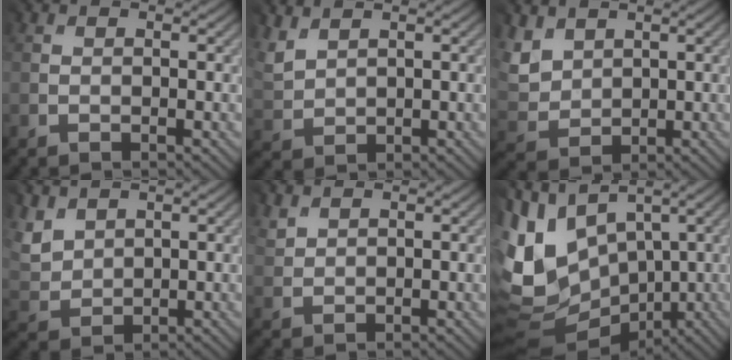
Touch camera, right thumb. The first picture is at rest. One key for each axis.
{"total": 3.6, "fx": 3.2, "fy": 1.6, "fz": 0.7, "tx": -0.048, "ty": 0.005, "tz": 0.070}
{"total": 4.5, "fx": 3.1, "fy": 3.1, "fz": 1.1, "tx": -0.075, "ty": 0.003, "tz": 0.065}
{"total": 4.2, "fx": 3.1, "fy": 2.7, "fz": 0.8, "tx": -0.065, "ty": 0.004, "tz": 0.065}
{"total": 2.2, "fx": 2.0, "fy": 0.7, "fz": -0.5, "tx": -0.007, "ty": 0.002, "tz": 0.045}
{"total": 10.6, "fx": 1.5, "fy": 7.9, "fz": 6.9, "tx": -0.213, "ty": -0.003, "tz": 0.034}